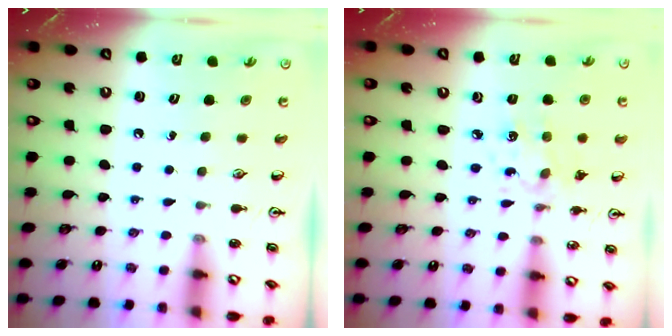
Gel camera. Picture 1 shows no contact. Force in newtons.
{"total": 5.0, "press": 4.7, "slide": 1.7}